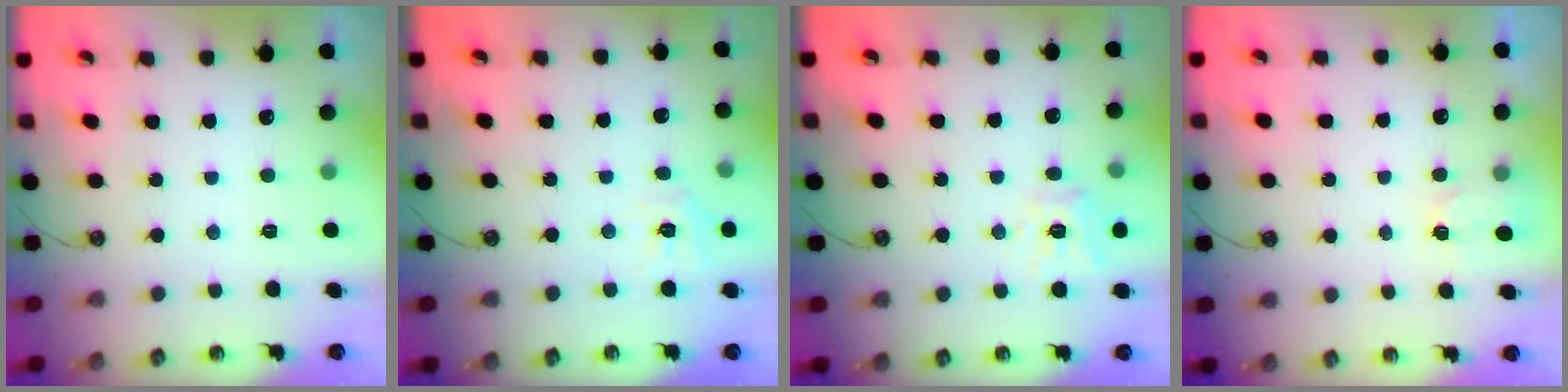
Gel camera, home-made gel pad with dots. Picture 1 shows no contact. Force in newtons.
{"total": 8.9, "press": 8.8, "slide": 1.0}
{"total": 12.3, "press": 12.2, "slide": 1.3}
{"total": 2.6, "press": 2.5, "slide": 0.4}